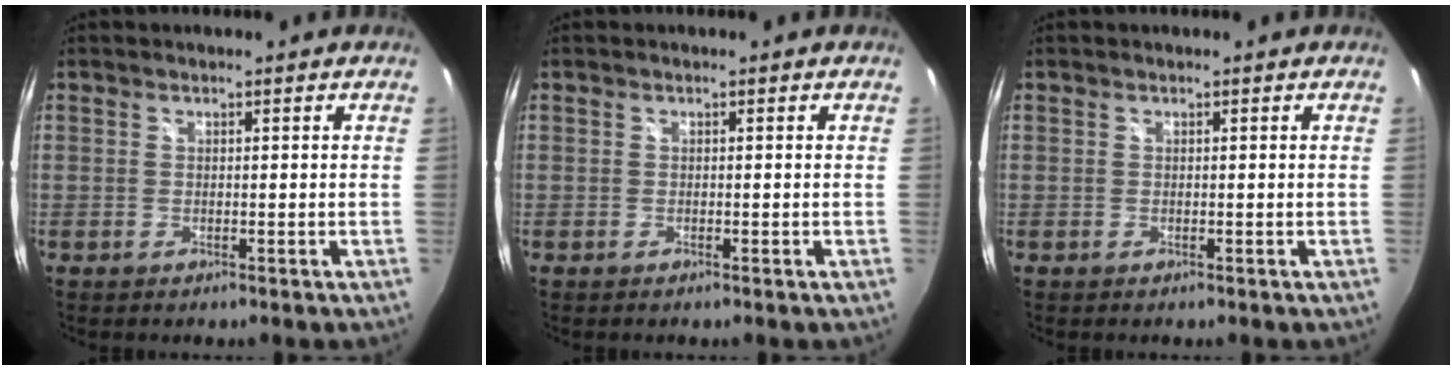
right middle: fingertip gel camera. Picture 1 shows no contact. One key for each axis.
{"total": 0.0}
{"total": 0.0}